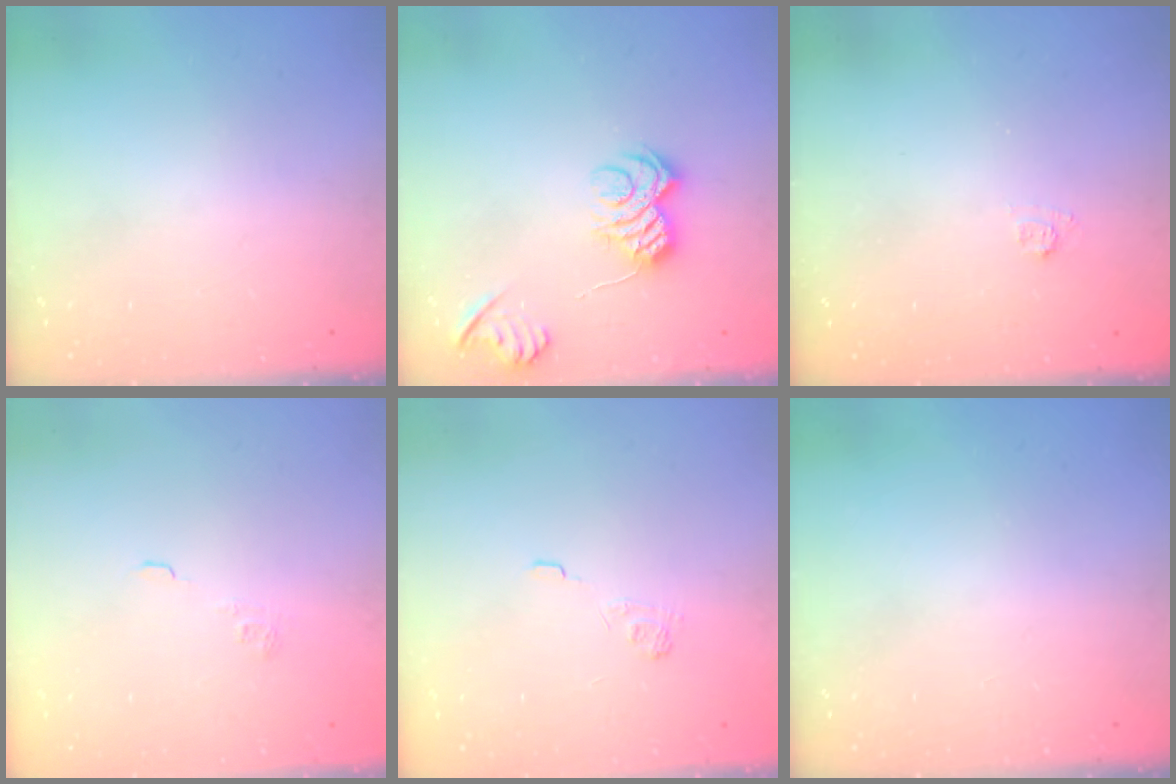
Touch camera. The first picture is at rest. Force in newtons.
{"total": 9.0, "press": 9.0, "slide": 0.7}
{"total": 2.2, "press": 2.1, "slide": 0.9}
{"total": 2.0, "press": 1.5, "slide": 1.3}
{"total": 2.3, "press": 1.9, "slide": 1.4}
{"total": 0.0}